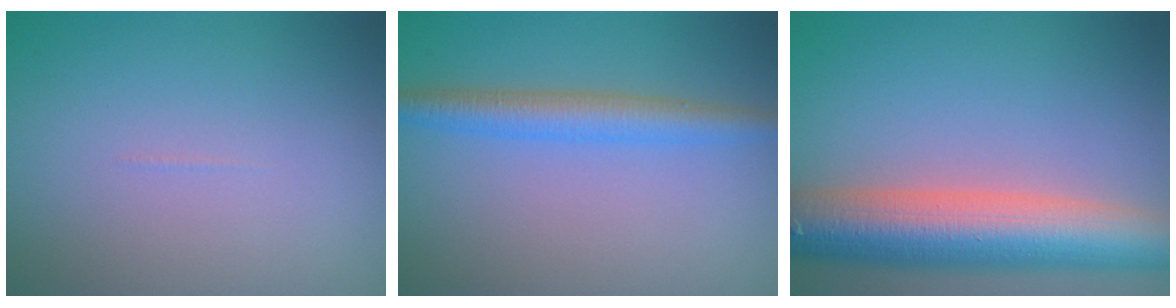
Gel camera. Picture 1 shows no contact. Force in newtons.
{"total": 3.5, "press": 3.5, "slide": 0.1}
{"total": 10.1, "press": 10.0, "slide": 0.7}